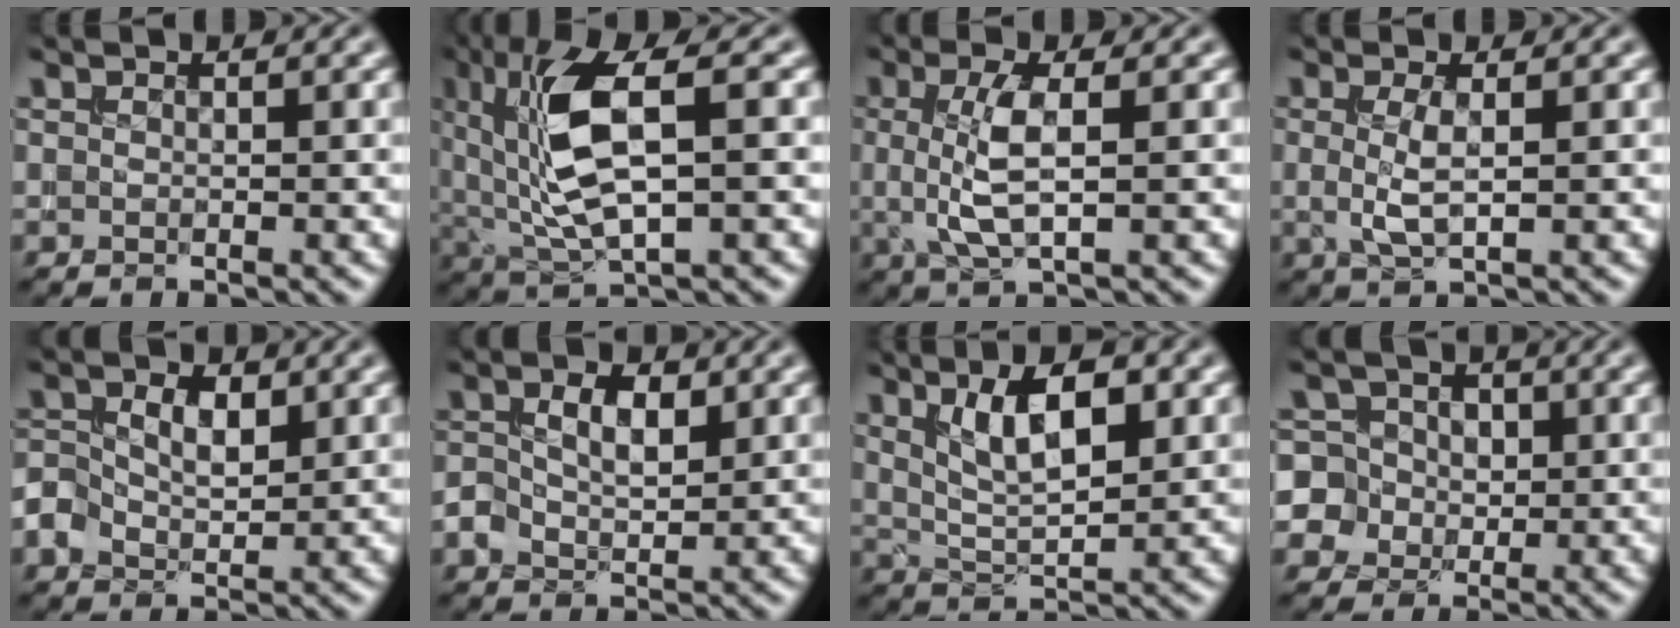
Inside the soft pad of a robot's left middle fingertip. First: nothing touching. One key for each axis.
{"total": 8.6, "fx": 1.5, "fy": 3.1, "fz": 7.9, "tx": -0.167, "ty": -0.004, "tz": 0.031}
{"total": 4.2, "fx": 0.0, "fy": 1.2, "fz": 4.1, "tx": -0.090, "ty": 0.002, "tz": 0.002}
{"total": 2.4, "fx": 0.0, "fy": 0.5, "fz": 2.4, "tx": -0.054, "ty": 0.000, "tz": 0.000}
{"total": 4.0, "fx": 0.2, "fy": 2.8, "fz": 2.8, "tx": -0.053, "ty": 0.004, "tz": 0.006}
{"total": 3.2, "fx": 0.4, "fy": 1.9, "fz": 2.6, "tx": -0.051, "ty": 0.004, "tz": 0.006}
{"total": 5.7, "fx": 2.0, "fy": 2.1, "fz": 4.9, "tx": -0.089, "ty": 0.003, "tz": 0.036}
{"total": 8.4, "fx": 1.0, "fy": 8.0, "fz": 2.5, "tx": -0.067, "ty": 0.041, "tz": 0.003}